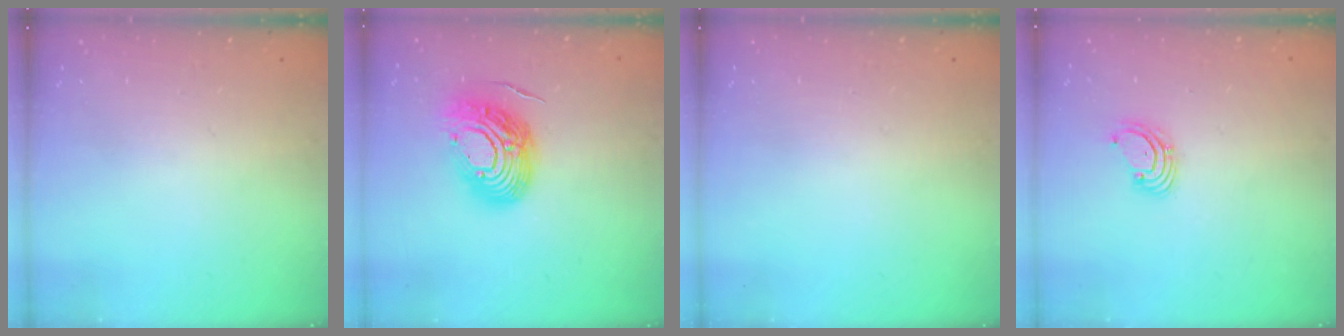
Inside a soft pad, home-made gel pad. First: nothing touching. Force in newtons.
{"total": 15.0, "press": 14.9, "slide": 1.5}
{"total": 0.0}
{"total": 1.8, "press": 1.8, "slide": 0.2}